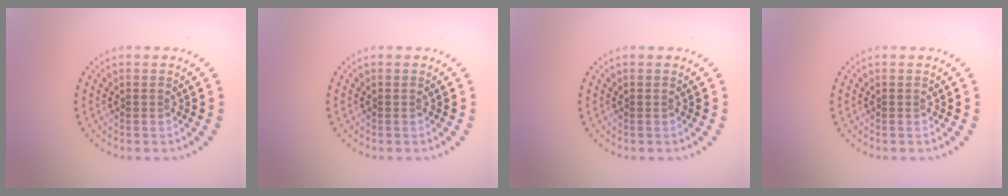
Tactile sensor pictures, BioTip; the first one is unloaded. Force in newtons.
{"total": 0.0}
{"total": 0.0}
{"total": 0.0}